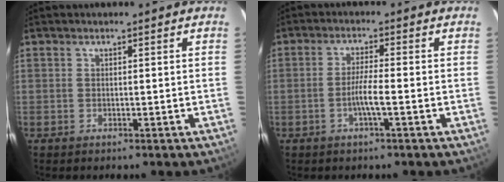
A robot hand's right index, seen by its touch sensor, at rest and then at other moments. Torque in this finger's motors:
{"motor_torque": [0.74, -0.43, 0.56, 0.08]}